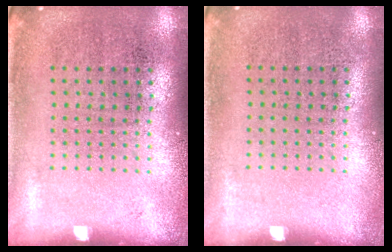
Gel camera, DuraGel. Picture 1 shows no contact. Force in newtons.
{"total": 0.0}